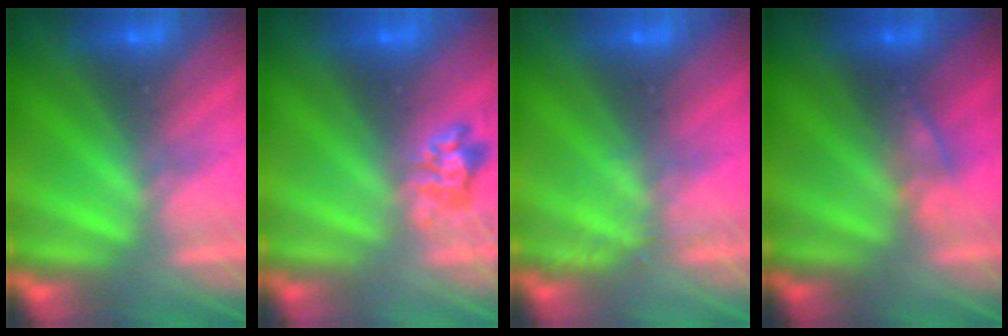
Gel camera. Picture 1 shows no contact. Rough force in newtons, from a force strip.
{"total": 2.3}
{"total": 2.2}
{"total": 2.4}